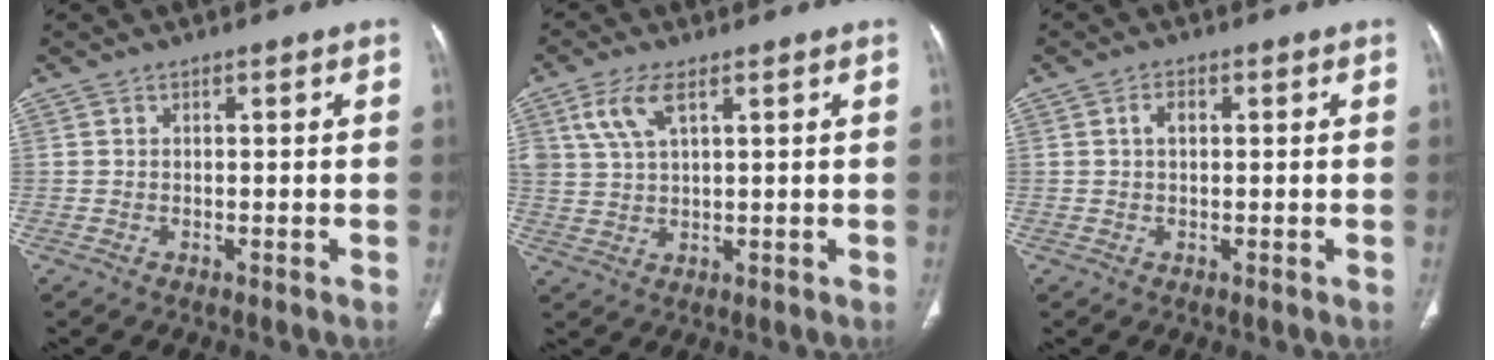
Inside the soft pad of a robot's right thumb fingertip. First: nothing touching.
{"total": 6.0, "force": [2.9, 2.4, 4.6], "torque": [-0.105, -0.003, 0.061]}
{"total": 2.1, "force": [0.3, 1.3, 1.6], "torque": [-0.027, 0.007, 0.004]}